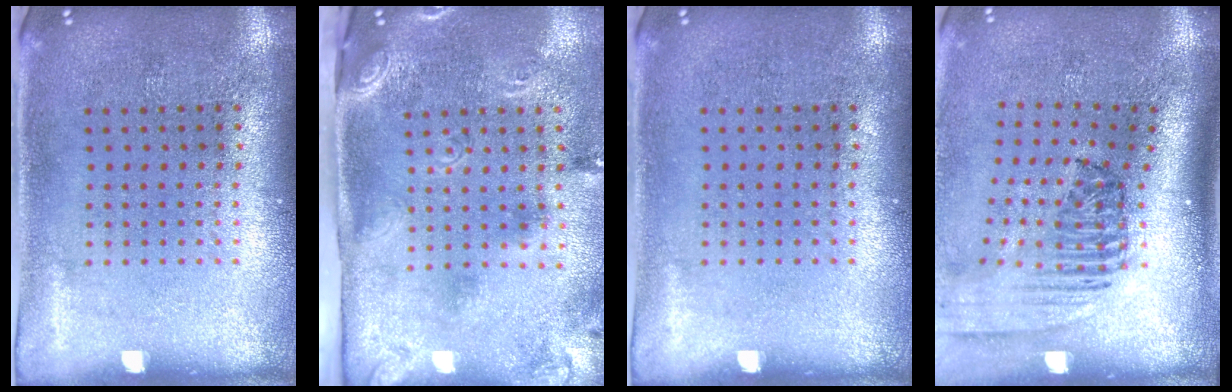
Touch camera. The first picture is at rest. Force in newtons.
{"total": 2.9, "press": 1.8, "slide": 2.3}
{"total": 0.0}
{"total": 2.4, "press": 1.7, "slide": 1.8}